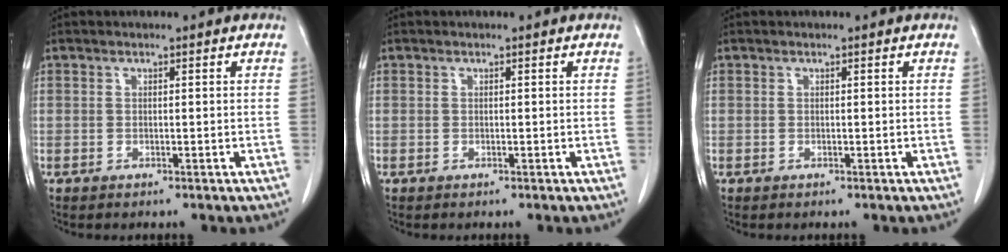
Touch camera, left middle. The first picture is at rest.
{"total": 0.0}
{"total": 0.0}